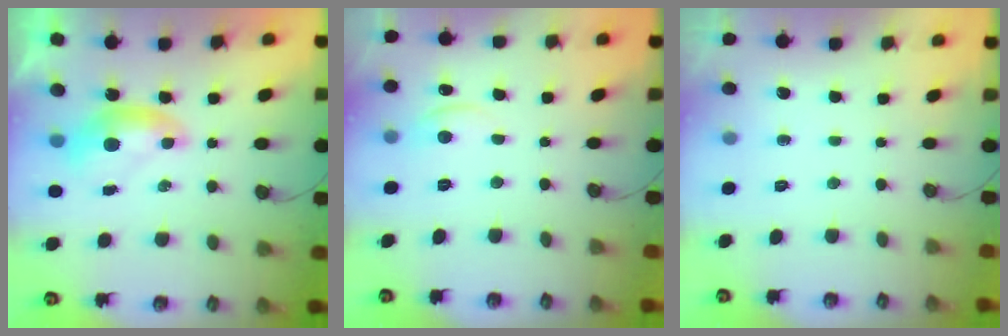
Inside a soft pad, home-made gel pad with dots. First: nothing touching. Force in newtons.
{"total": 2.1, "press": 2.1, "slide": 0.5}
{"total": 0.0}